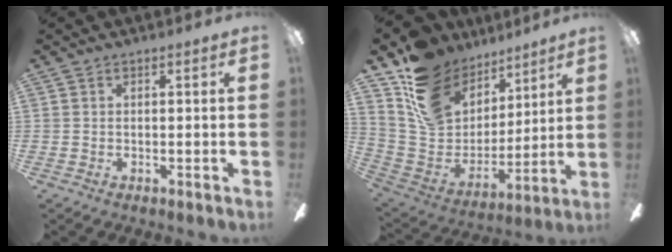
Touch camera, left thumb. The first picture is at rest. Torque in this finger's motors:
{"motor_torque": [0.36, 0.37, 1.01, -1.76, 0.10]}